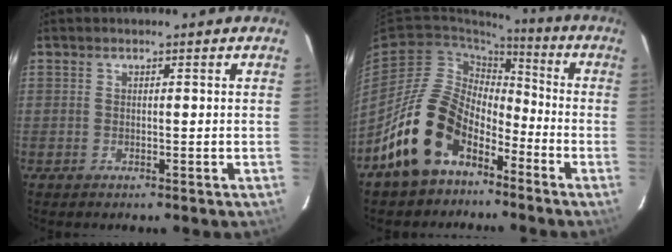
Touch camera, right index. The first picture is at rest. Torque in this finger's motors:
{"motor_torque": [0.88, -0.61, 1.05, 0.21]}